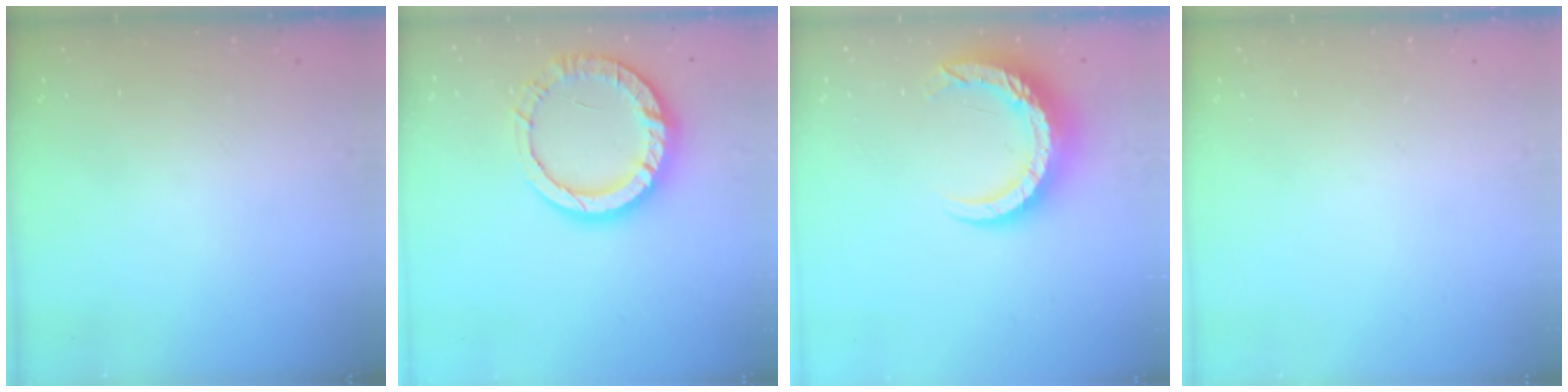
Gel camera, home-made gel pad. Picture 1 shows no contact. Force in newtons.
{"total": 14.5, "press": 14.3, "slide": 2.2}
{"total": 12.0, "press": 11.9, "slide": 1.2}
{"total": 0.0}